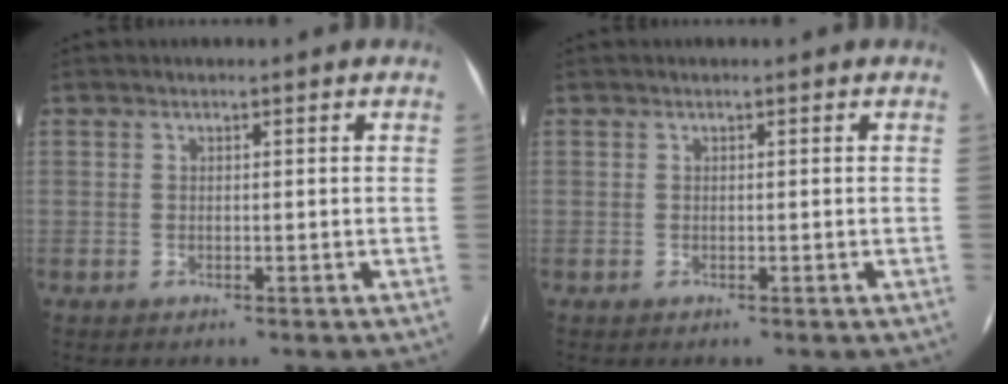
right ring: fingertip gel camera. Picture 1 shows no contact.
{"total": 0.0}